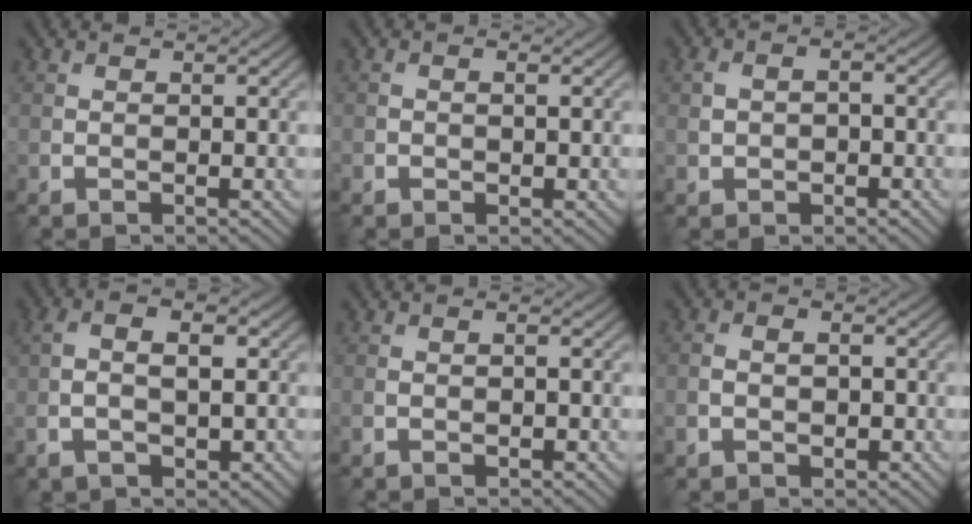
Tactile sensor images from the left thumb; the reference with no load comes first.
{"total": 1.1, "force": [-0.3, 0.6, 0.9], "torque": [-0.013, 0.001, -0.004]}
{"total": 2.8, "force": [-0.4, 2.0, 1.9], "torque": [-0.047, -0.002, -0.005]}
{"total": 5.8, "force": [-0.7, 2.7, 5.1], "torque": [-0.101, 0.004, -0.014]}
{"total": 1.5, "force": [-0.6, 0.6, 1.3], "torque": [-0.025, 0.001, -0.013]}
{"total": 3.3, "force": [-1.1, 2.2, 2.2], "torque": [-0.039, 0.000, -0.019]}